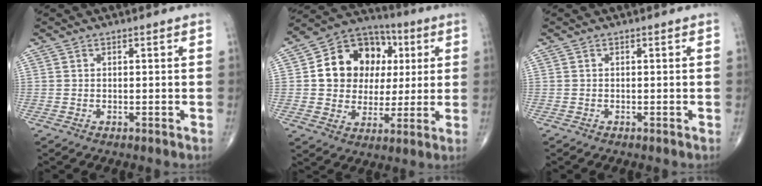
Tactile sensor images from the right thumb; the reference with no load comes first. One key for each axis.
{"total": 16.4, "fx": 3.0, "fy": 13.5, "fz": 8.8, "tx": -0.100, "ty": 0.016, "tz": 0.051}
{"total": 0.0}